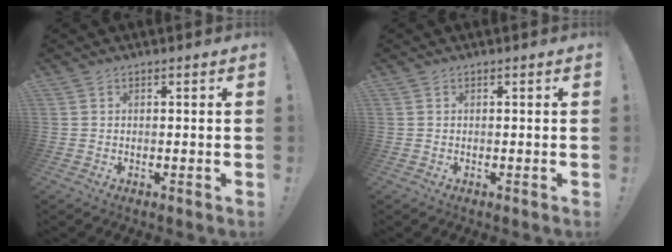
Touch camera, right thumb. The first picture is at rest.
{"total": 0.0}